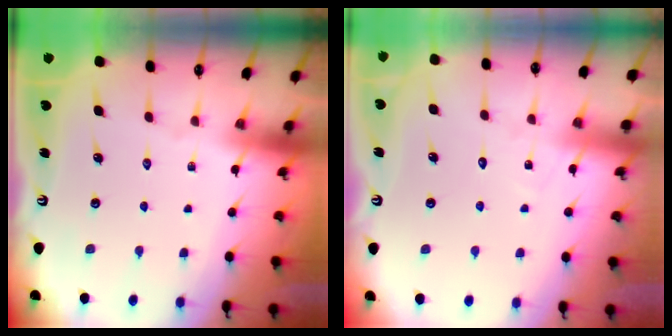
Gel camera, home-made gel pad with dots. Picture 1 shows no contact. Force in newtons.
{"total": 6.6, "press": 6.6, "slide": 0.6}